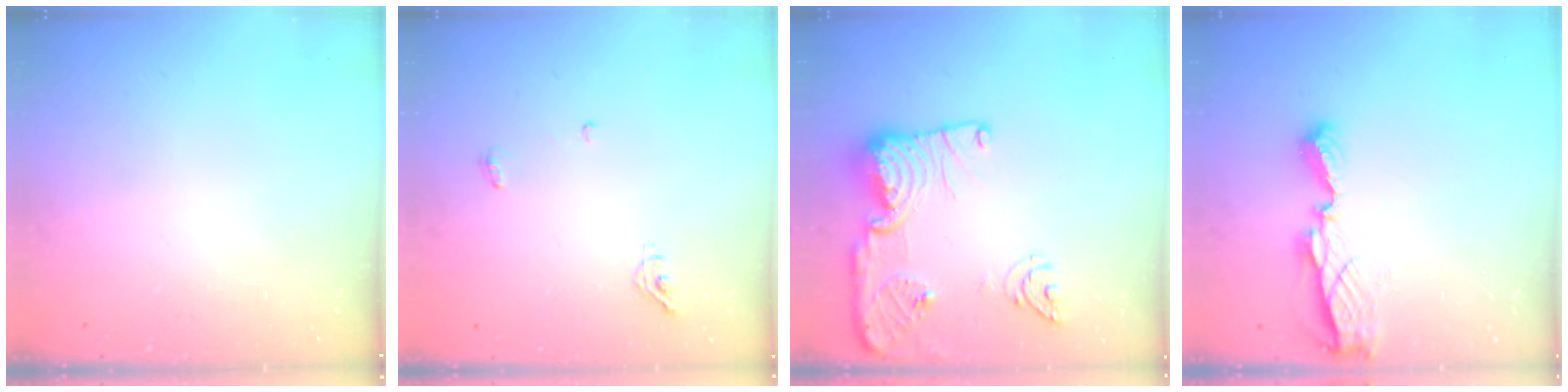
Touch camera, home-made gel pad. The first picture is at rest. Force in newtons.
{"total": 5.1, "press": 5.0, "slide": 0.8}
{"total": 18.1, "press": 18.0, "slide": 2.0}
{"total": 6.7, "press": 6.7, "slide": 0.2}